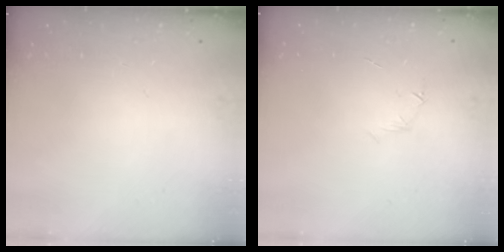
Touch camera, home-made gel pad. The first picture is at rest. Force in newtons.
{"total": 4.1, "press": 3.9, "slide": 1.3}